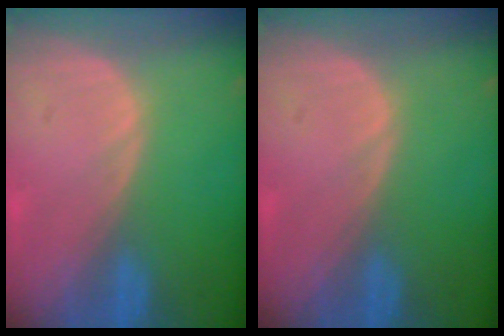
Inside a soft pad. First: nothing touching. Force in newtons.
{"total": 0.0}